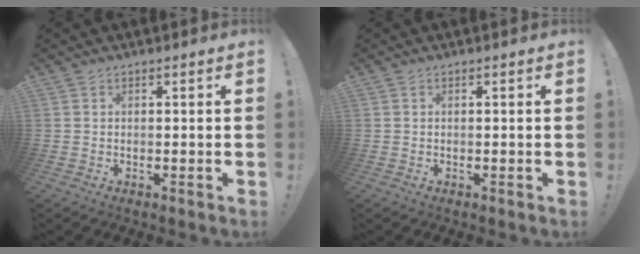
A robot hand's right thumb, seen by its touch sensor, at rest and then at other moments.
{"total": 0.0}